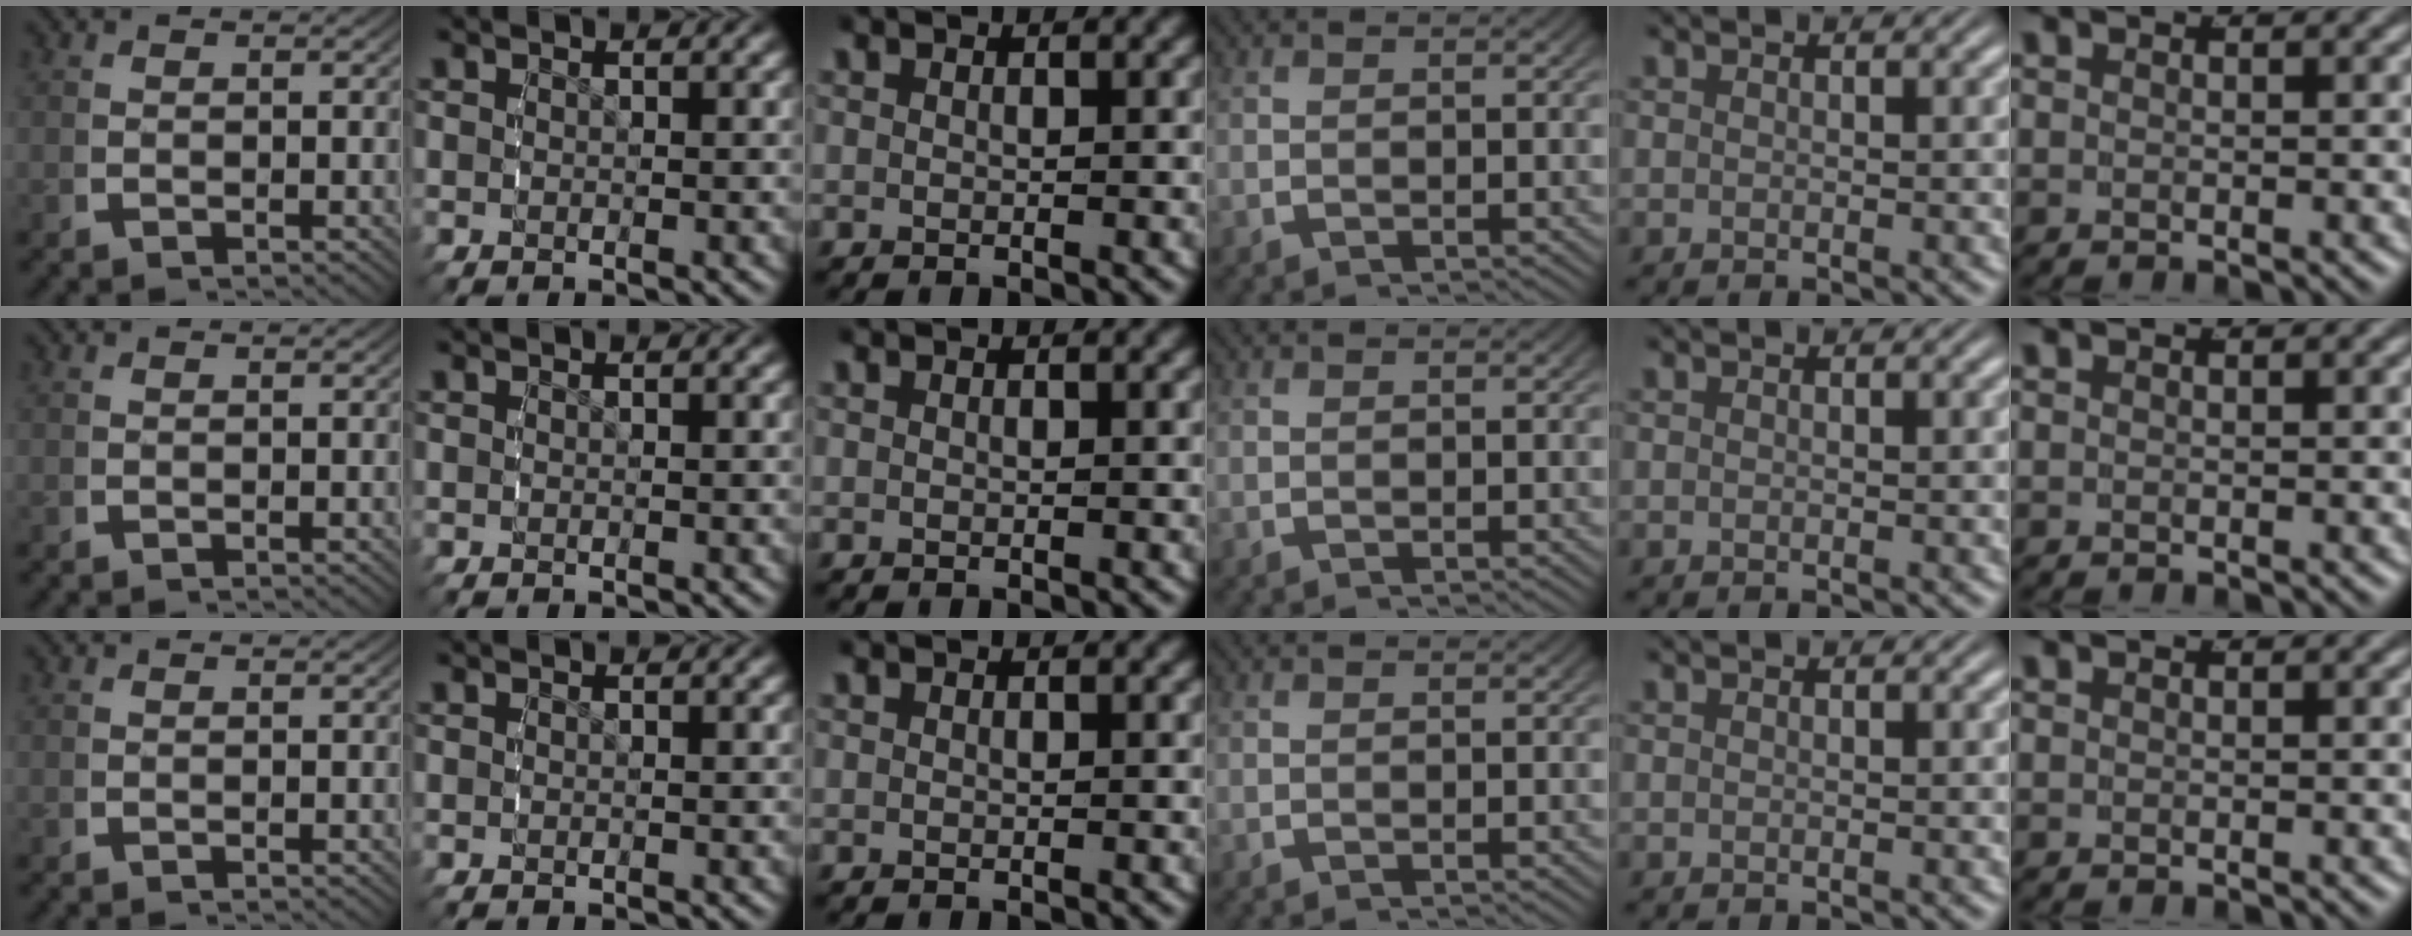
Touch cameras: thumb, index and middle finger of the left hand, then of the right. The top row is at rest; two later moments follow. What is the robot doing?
{"motion": "reach", "object": "stress ball aka squeeze ball"}